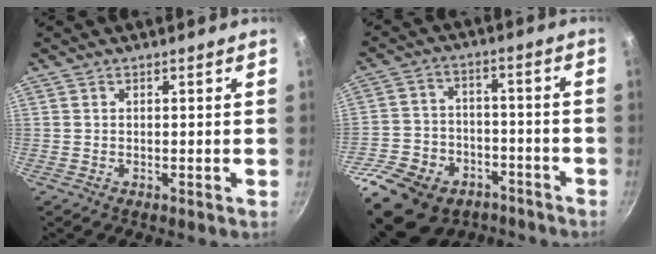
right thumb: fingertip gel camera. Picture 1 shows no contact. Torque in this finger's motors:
{"motor_torque": [0.58, 0.61, 1.10, -1.67, 0.46]}